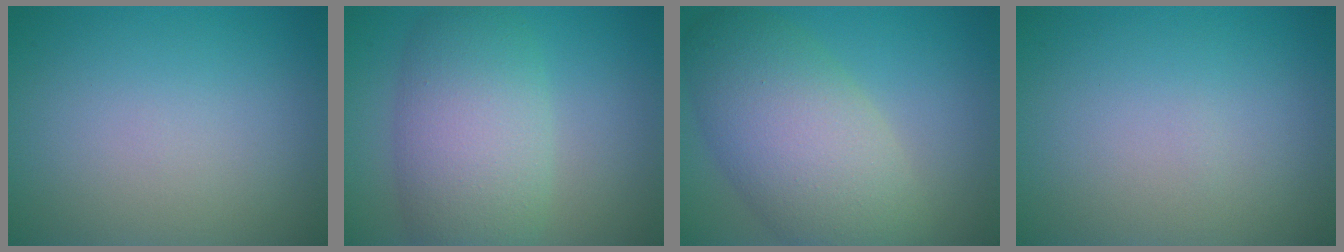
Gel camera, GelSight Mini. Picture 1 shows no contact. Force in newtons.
{"total": 7.5, "press": 7.5, "slide": 0.2}
{"total": 9.0, "press": 9.0, "slide": 0.5}
{"total": 0.0}